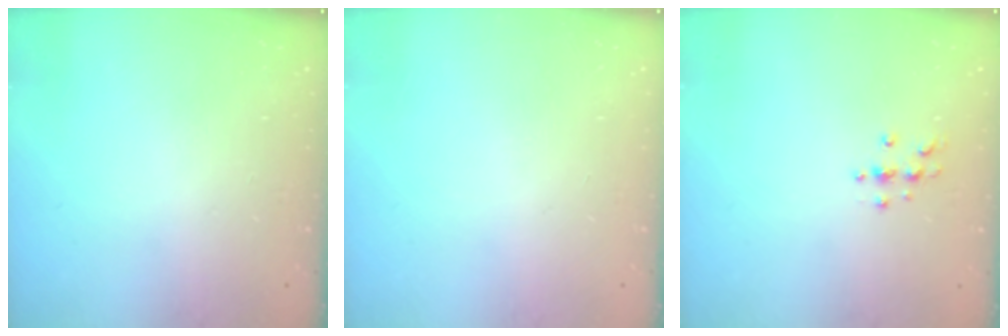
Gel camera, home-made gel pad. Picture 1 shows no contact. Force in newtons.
{"total": 0.0}
{"total": 3.3, "press": 3.3, "slide": 0.4}